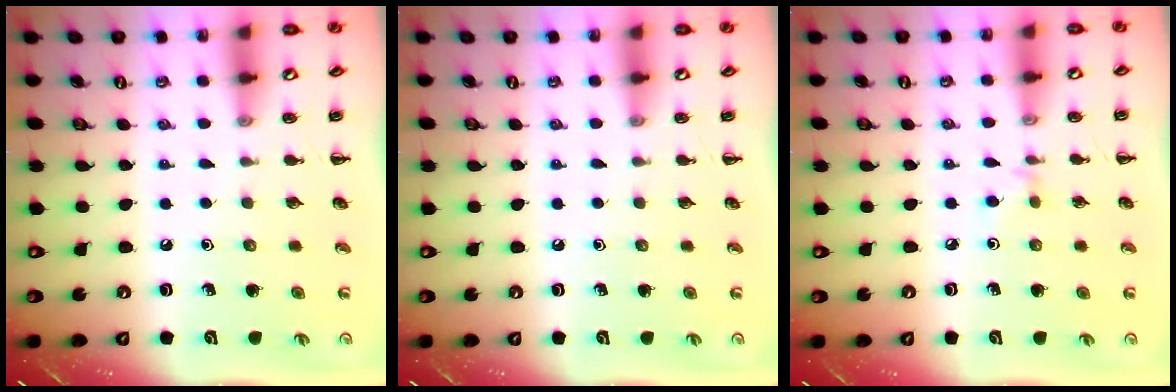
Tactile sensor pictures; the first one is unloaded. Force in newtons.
{"total": 0.0}
{"total": 2.9, "press": 2.8, "slide": 0.9}